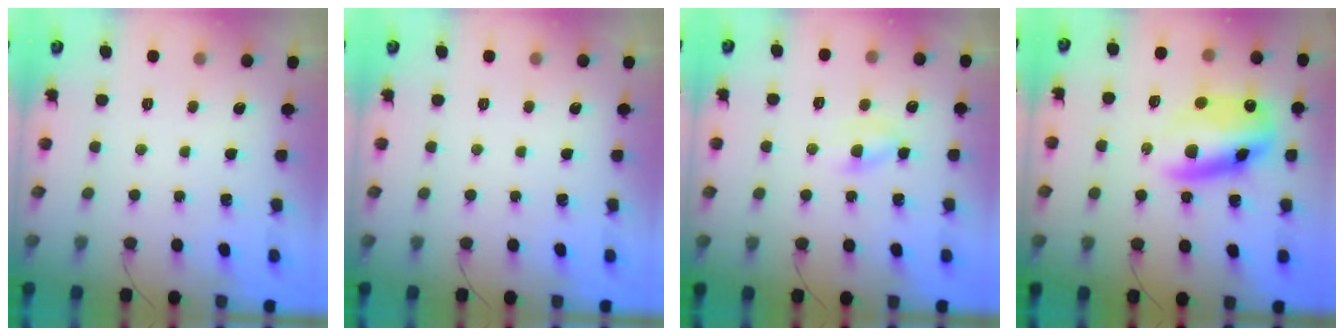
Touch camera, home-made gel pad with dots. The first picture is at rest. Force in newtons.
{"total": 0.0}
{"total": 3.4, "press": 3.2, "slide": 1.0}
{"total": 13.4, "press": 13.2, "slide": 2.7}